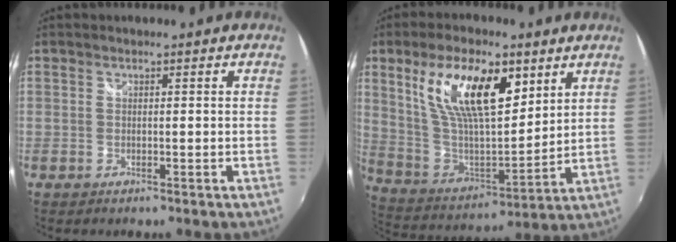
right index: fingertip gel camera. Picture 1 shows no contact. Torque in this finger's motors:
{"motor_torque": [1.20, 0.94, 0.87, 0.21]}